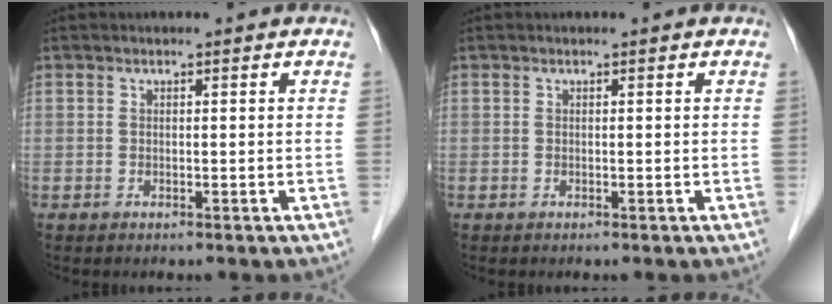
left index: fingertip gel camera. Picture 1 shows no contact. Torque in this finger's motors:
{"motor_torque": [0.01, 0.00, -0.01, 0.00]}